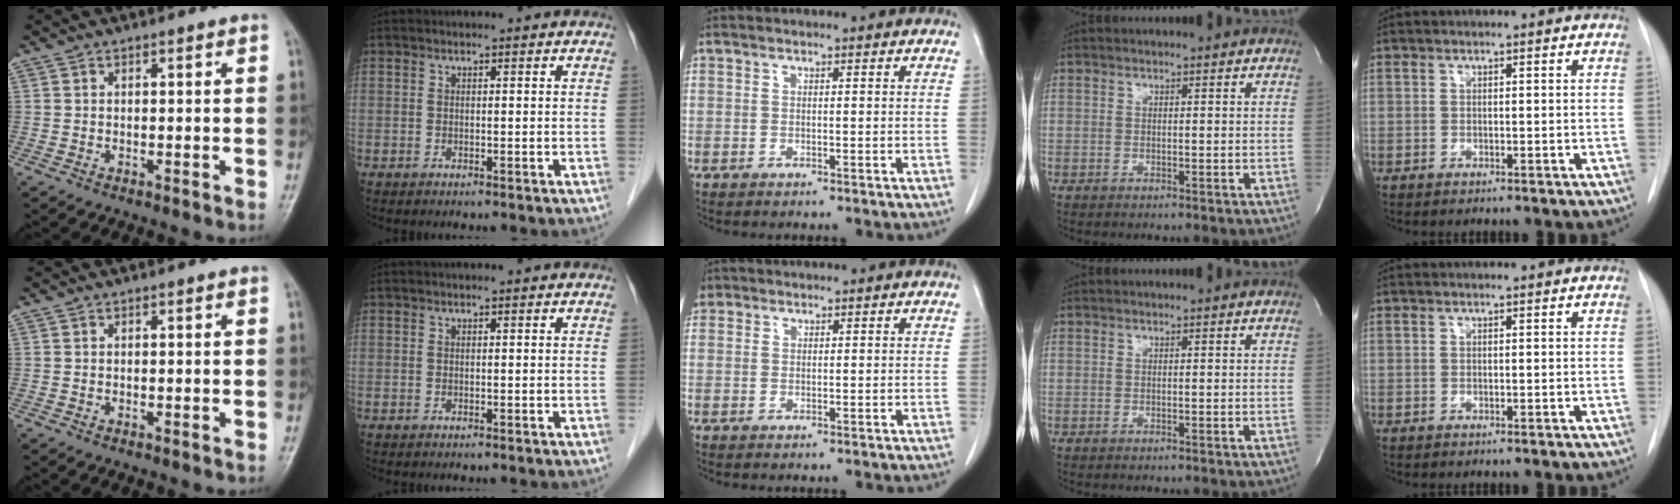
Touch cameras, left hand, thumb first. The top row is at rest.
{"middle": {"total": 2.5, "force": [1.5, 2.0, 0.2], "torque": [-0.002, 0.011, 0.030]}}